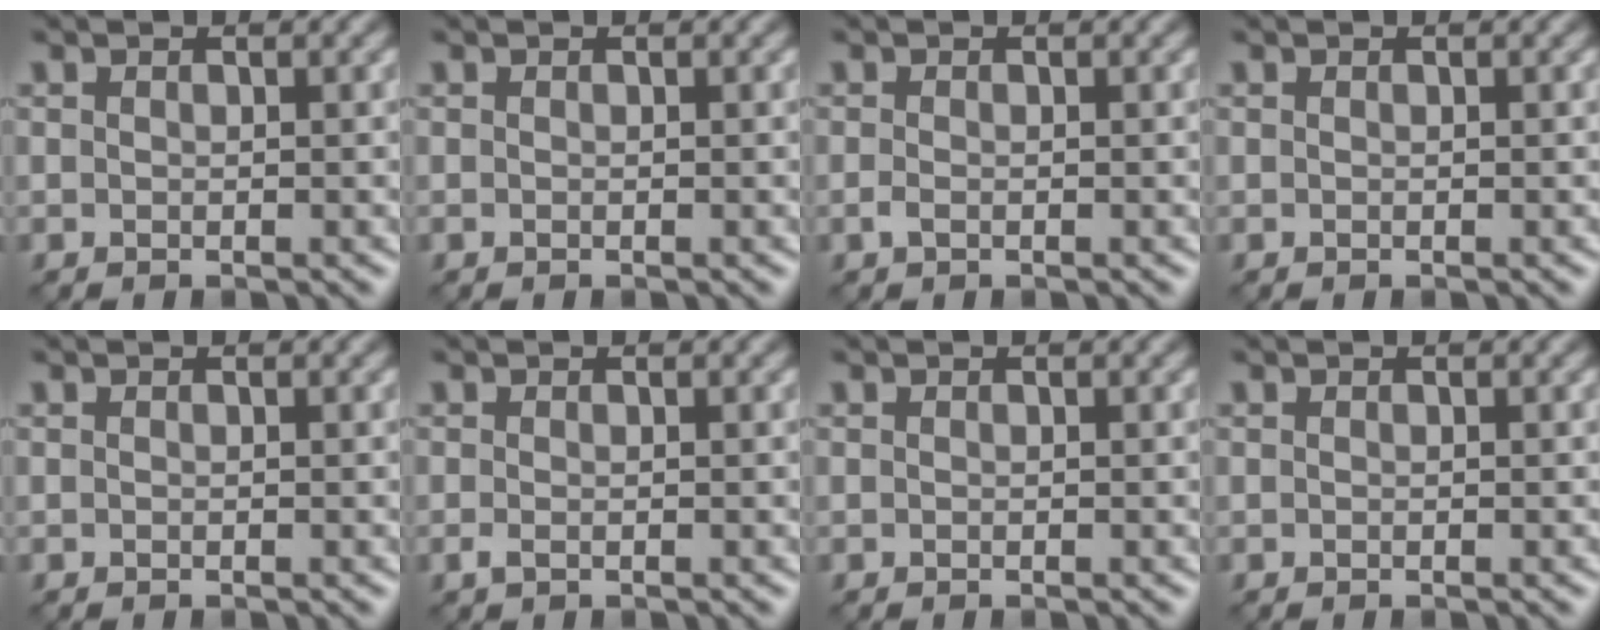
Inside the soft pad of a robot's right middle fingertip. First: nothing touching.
{"total": 0.0}
{"total": 0.7, "force": [-0.3, 0.3, 0.5], "torque": [-0.013, -0.003, -0.007]}
{"total": 0.0}
{"total": 0.0}
{"total": 0.7, "force": [-0.2, 0.3, 0.5], "torque": [-0.016, -0.004, -0.004]}
{"total": 0.0}
{"total": 0.0}